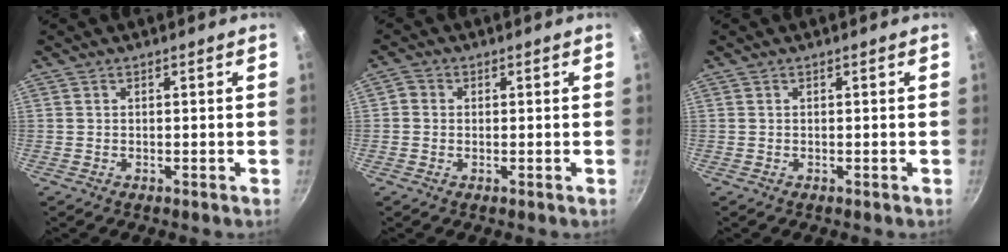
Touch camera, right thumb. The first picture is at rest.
{"total": 1.9, "force": [0.0, 1.8, 0.7], "torque": [-0.011, 0.001, -0.008]}
{"total": 0.0}